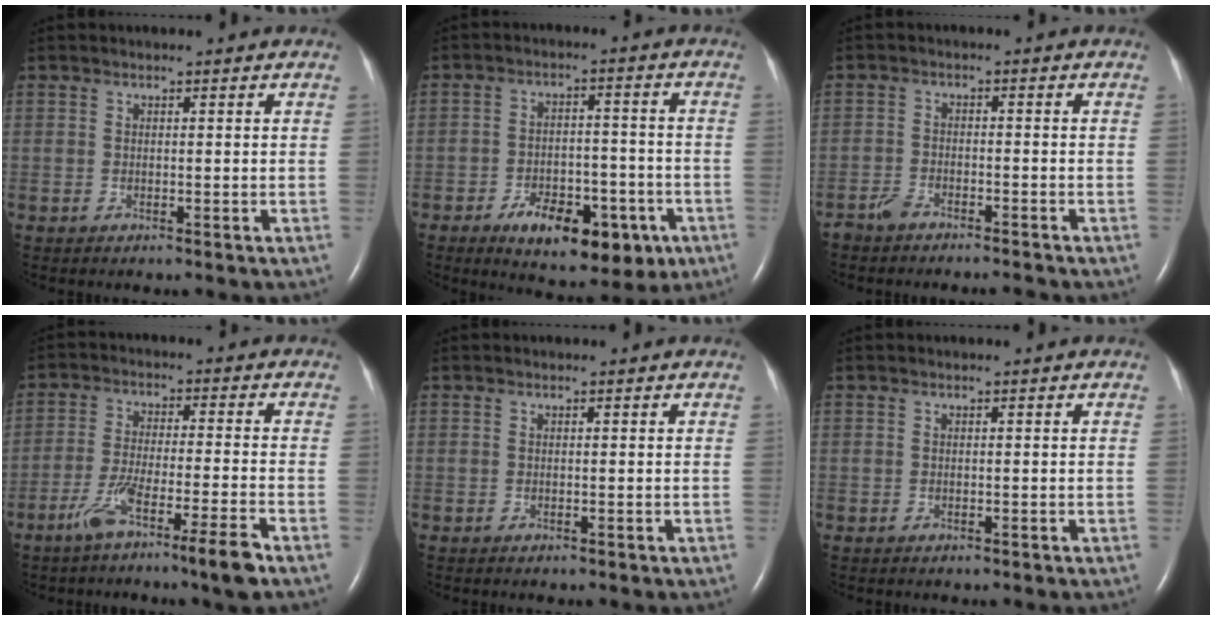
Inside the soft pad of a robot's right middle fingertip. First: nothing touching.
{"total": 12.6, "force": [-6.6, 5.9, 8.9], "torque": [-0.119, 0.007, -0.089]}
{"total": 3.6, "force": [-3.2, 0.8, 1.3], "torque": [-0.026, -0.004, -0.057]}
{"total": 9.2, "force": [-5.8, -0.6, 7.1], "torque": [-0.129, -0.019, -0.106]}
{"total": 0.0}
{"total": 0.0}